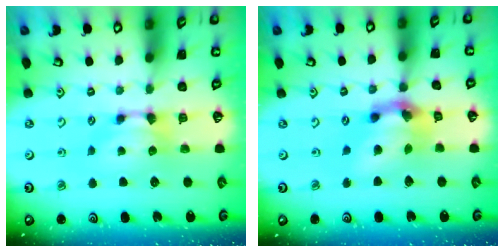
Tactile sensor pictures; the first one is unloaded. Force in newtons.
{"total": 6.6, "press": 6.2, "slide": 2.4}